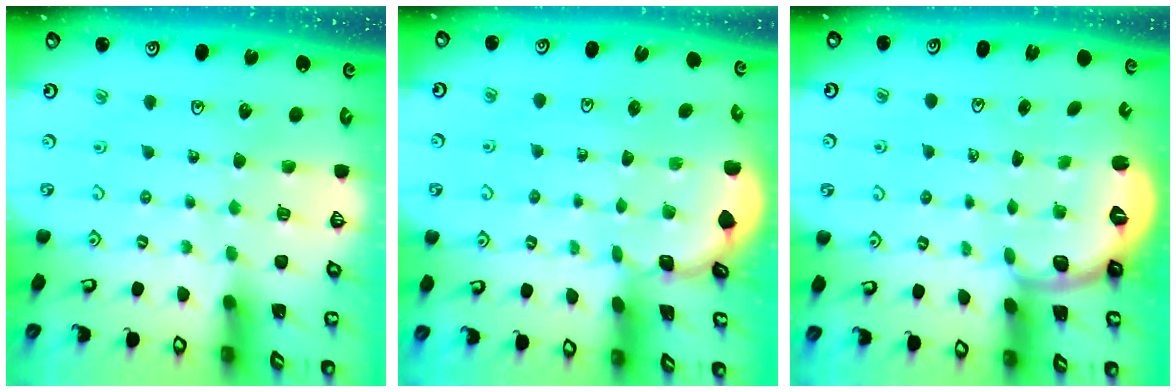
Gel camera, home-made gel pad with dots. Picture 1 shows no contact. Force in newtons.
{"total": 1.2, "press": 1.1, "slide": 0.1}
{"total": 2.8, "press": 1.9, "slide": 2.0}